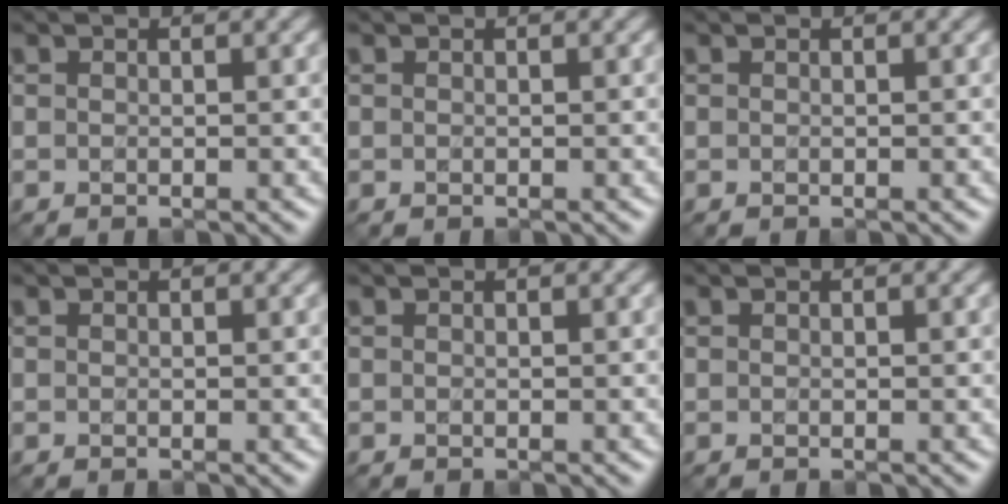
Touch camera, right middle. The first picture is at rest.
{"total": 0.0}
{"total": 0.0}
{"total": 0.0}
{"total": 0.0}
{"total": 0.0}